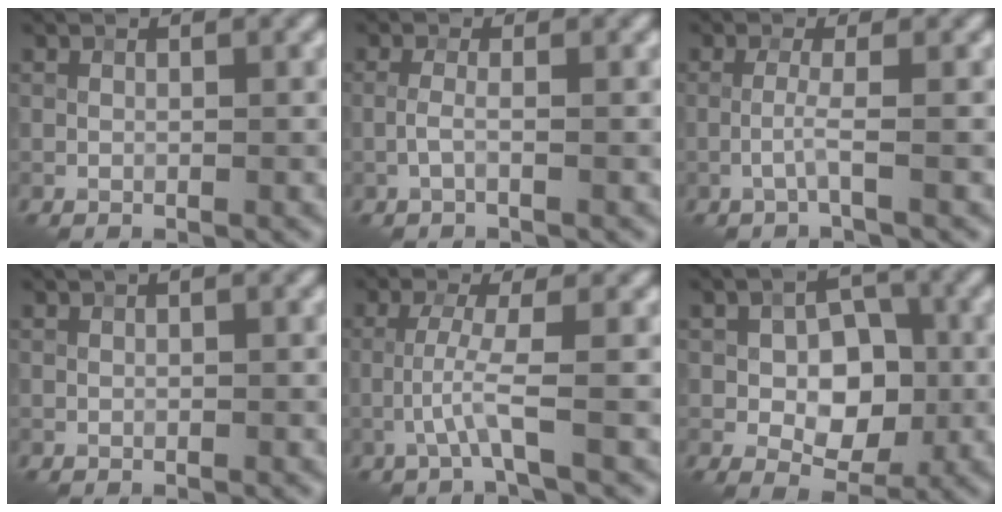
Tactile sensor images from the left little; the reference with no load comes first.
{"total": 1.2, "force": [-0.4, 0.1, 1.1], "torque": [-0.025, 0.004, -0.013]}
{"total": 1.6, "force": [-0.7, -0.2, 1.4], "torque": [-0.030, 0.007, -0.020]}
{"total": 0.6, "force": [0.2, 0.1, 0.5], "torque": [-0.007, 0.004, 0.004]}
{"total": 2.6, "force": [-1.0, -0.2, 2.4], "torque": [-0.054, 0.008, -0.025]}
{"total": 6.6, "force": [-0.4, 4.4, 4.9], "torque": [-0.077, -0.003, -0.009]}